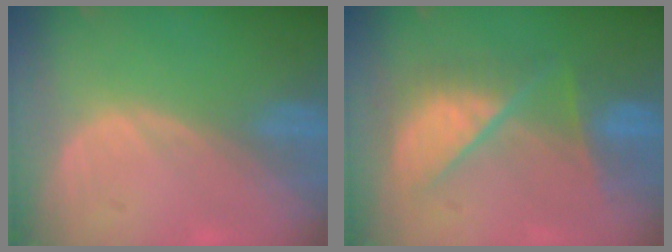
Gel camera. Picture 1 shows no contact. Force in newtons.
{"total": 8.2, "press": 8.2, "slide": 0.6}